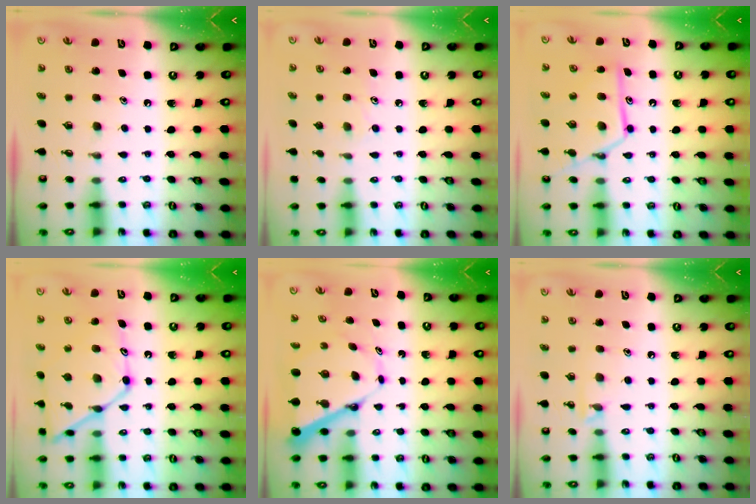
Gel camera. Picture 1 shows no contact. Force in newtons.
{"total": 4.3, "press": 4.3, "slide": 0.4}
{"total": 14.2, "press": 14.2, "slide": 1.1}
{"total": 14.9, "press": 14.8, "slide": 1.2}
{"total": 7.8, "press": 7.8, "slide": 0.7}
{"total": 4.2, "press": 4.2, "slide": 0.6}